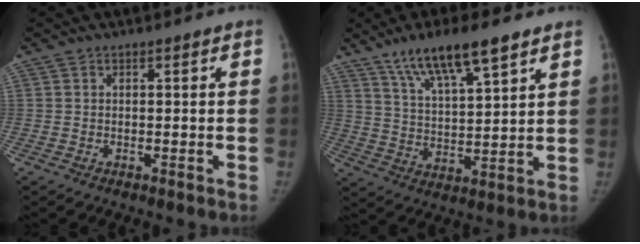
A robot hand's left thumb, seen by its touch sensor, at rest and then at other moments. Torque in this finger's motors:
{"motor_torque": [0.04, 0.13, 0.30, -0.25, 0.05]}